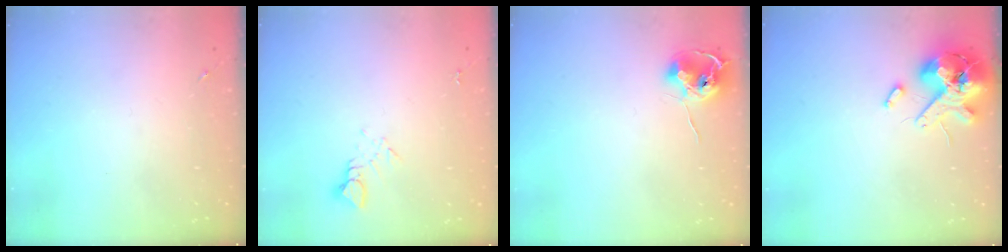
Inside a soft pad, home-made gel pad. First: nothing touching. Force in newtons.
{"total": 3.9, "press": 3.9, "slide": 0.3}
{"total": 9.1, "press": 9.1, "slide": 0.6}
{"total": 13.6, "press": 13.5, "slide": 2.2}